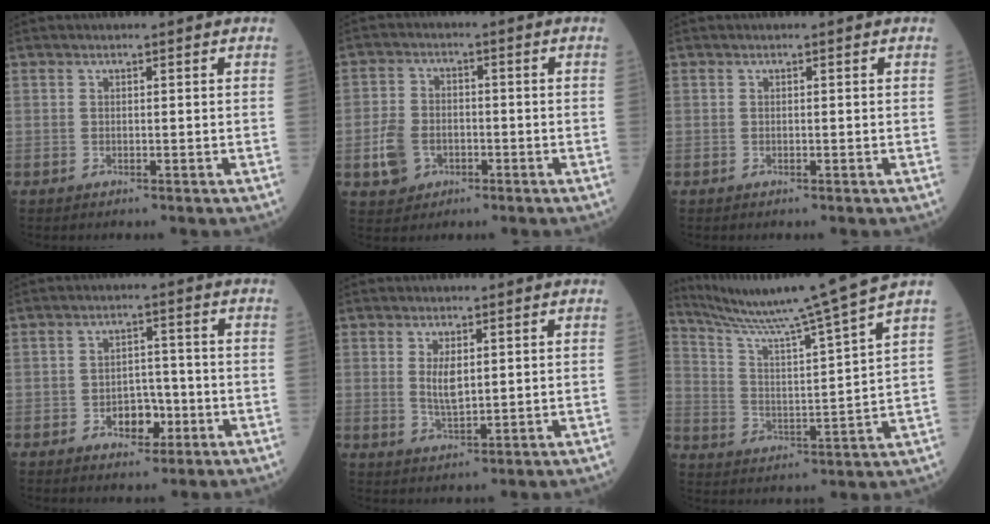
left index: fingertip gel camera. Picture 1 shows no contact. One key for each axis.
{"total": 6.0, "fx": -2.3, "fy": 4.7, "fz": 3.0, "tx": -0.075, "ty": 0.010, "tz": -0.036}
{"total": 0.0}
{"total": 4.6, "fx": -1.9, "fy": 2.8, "fz": 3.1, "tx": -0.040, "ty": 0.010, "tz": -0.027}
{"total": 3.5, "fx": 0.8, "fy": 1.2, "fz": 3.2, "tx": -0.065, "ty": -0.006, "tz": 0.019}
{"total": 18.0, "fx": 15.3, "fy": -3.3, "fz": 9.0, "tx": -0.154, "ty": -0.036, "tz": 0.234}